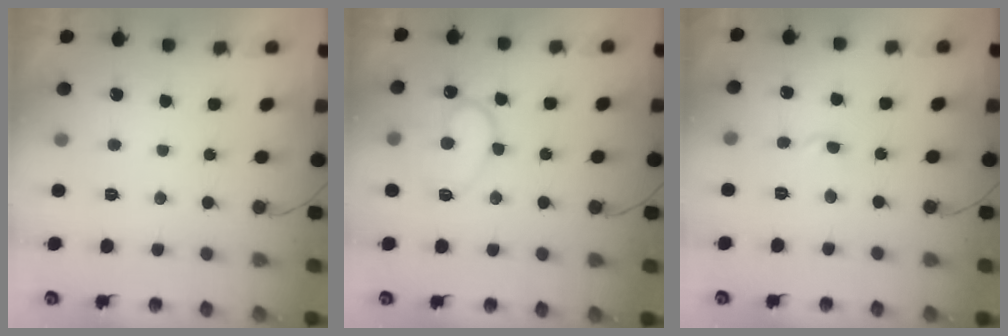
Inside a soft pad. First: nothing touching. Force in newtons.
{"total": 14.1, "press": 14.1, "slide": 1.3}
{"total": 3.1, "press": 3.1, "slide": 0.3}